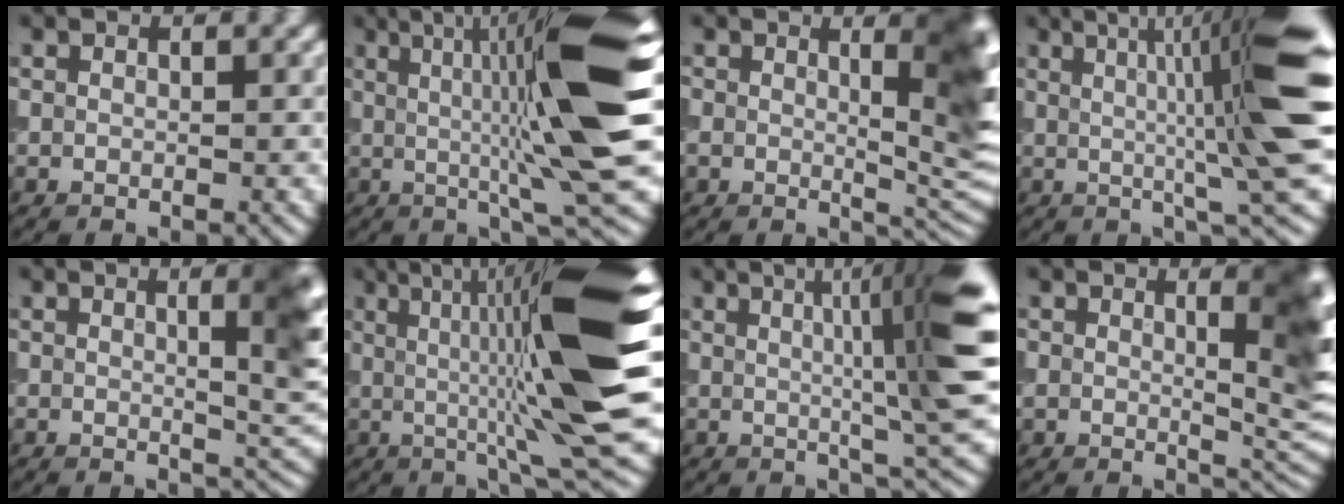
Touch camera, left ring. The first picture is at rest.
{"total": 12.7, "force": [1.2, 1.8, 12.6], "torque": [-0.166, 0.016, 0.014]}
{"total": 7.2, "force": [1.6, 2.2, 6.7], "torque": [-0.085, -0.009, 0.026]}
{"total": 12.4, "force": [1.9, 2.0, 12.1], "torque": [-0.144, 0.012, 0.021]}
{"total": 6.4, "force": [1.4, 1.7, 6.0], "torque": [-0.056, 0.003, 0.019]}
{"total": 14.2, "force": [1.1, 2.3, 13.9], "torque": [-0.193, 0.021, 0.014]}
{"total": 10.5, "force": [1.7, 1.8, 10.2], "torque": [-0.117, 0.015, 0.020]}
{"total": 6.6, "force": [1.7, 2.1, 6.0], "torque": [-0.076, -0.010, 0.029]}